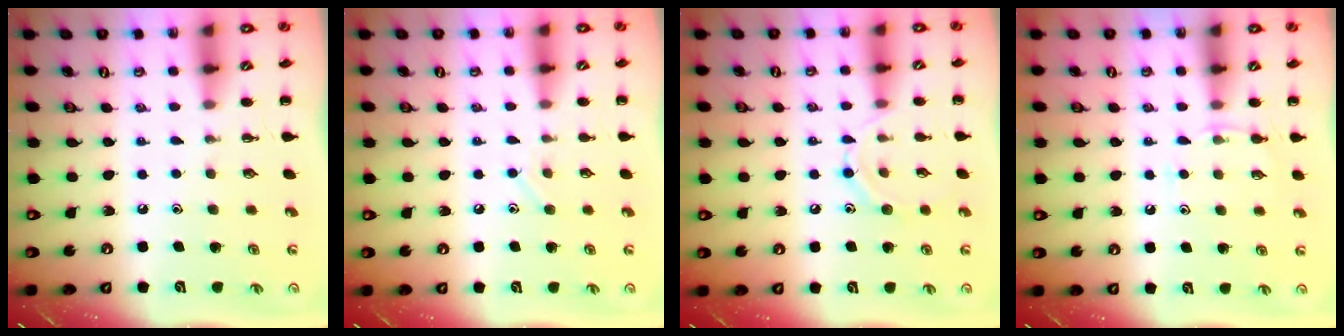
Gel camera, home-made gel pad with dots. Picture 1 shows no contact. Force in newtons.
{"total": 6.0, "press": 5.9, "slide": 1.3}
{"total": 8.2, "press": 8.2, "slide": 0.8}
{"total": 5.8, "press": 5.5, "slide": 1.9}